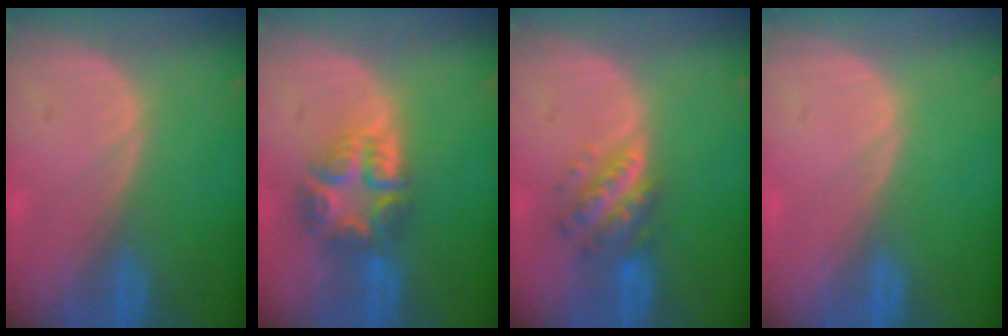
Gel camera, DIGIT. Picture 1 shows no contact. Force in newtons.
{"total": 7.6, "press": 6.6, "slide": 3.9}
{"total": 5.8, "press": 5.3, "slide": 2.3}
{"total": 0.0}